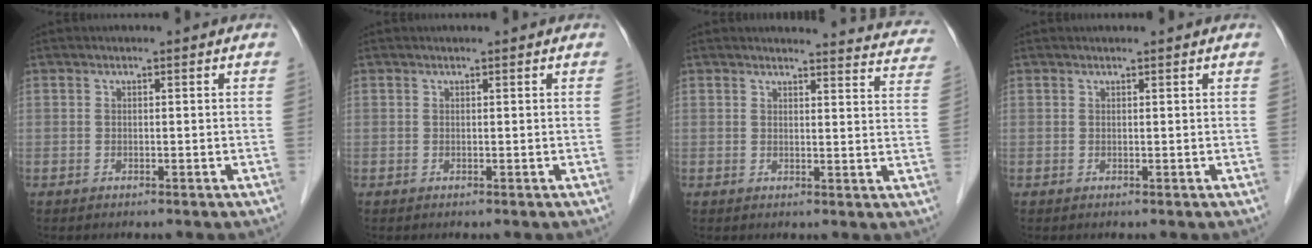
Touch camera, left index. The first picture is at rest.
{"total": 0.7, "force": [0.6, -0.1, 0.3], "torque": [-0.006, 0.003, 0.012]}
{"total": 13.1, "force": [12.9, 1.5, 1.6], "torque": [0.017, -0.067, 0.106]}
{"total": 1.1, "force": [1.0, -0.1, 0.4], "torque": [-0.007, 0.007, 0.019]}